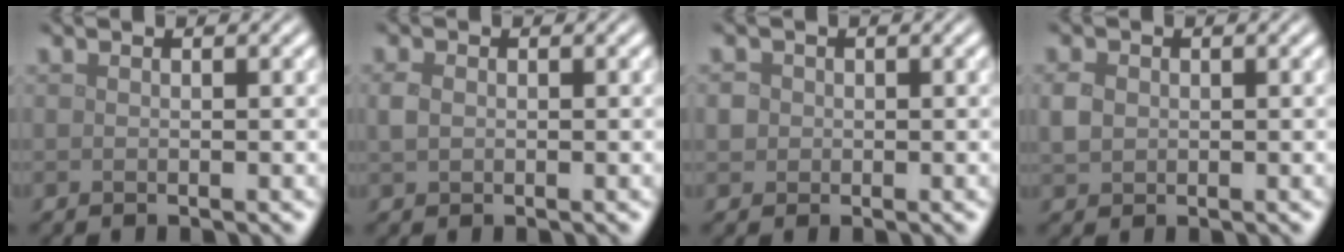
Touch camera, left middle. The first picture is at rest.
{"total": 1.2, "force": [0.1, 1.0, 0.8], "torque": [-0.018, 0.000, 0.001]}
{"total": 1.4, "force": [0.0, 1.3, 0.4], "torque": [-0.005, 0.000, 0.005]}
{"total": 1.8, "force": [0.1, 1.5, 0.9], "torque": [-0.022, 0.001, 0.001]}